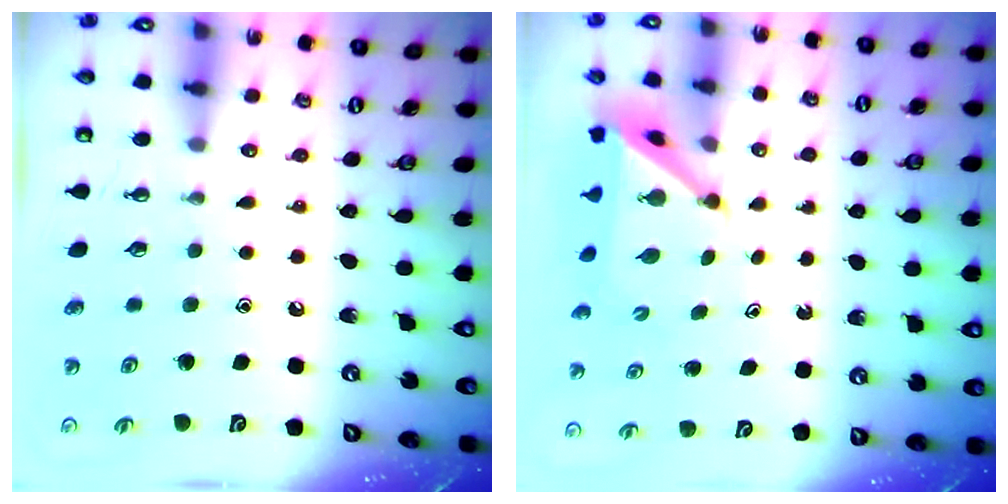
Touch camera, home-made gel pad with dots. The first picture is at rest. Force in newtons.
{"total": 4.3, "press": 4.3, "slide": 0.4}